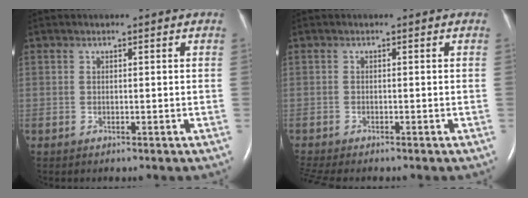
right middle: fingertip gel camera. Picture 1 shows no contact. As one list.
[{"total": 4.3, "force": [-3.7, 0.7, 2.0], "torque": [-0.036, -0.009, -0.059]}]